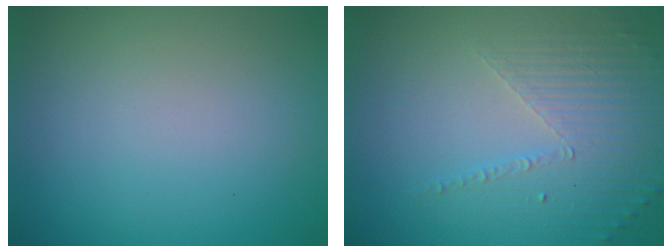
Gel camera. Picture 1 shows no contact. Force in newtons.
{"total": 4.3, "press": 3.1, "slide": 3.0}